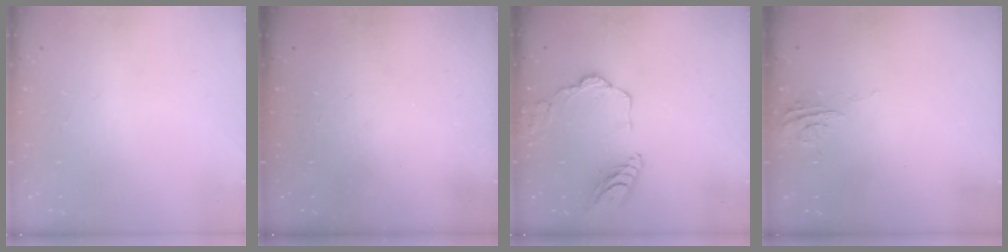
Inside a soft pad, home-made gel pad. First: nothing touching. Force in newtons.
{"total": 0.0}
{"total": 13.1, "press": 13.0, "slide": 1.4}
{"total": 5.3, "press": 5.3, "slide": 0.4}